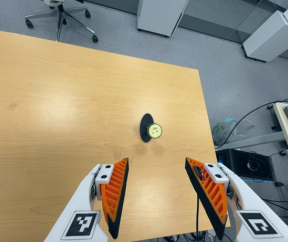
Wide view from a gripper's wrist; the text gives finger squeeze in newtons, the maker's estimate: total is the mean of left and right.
{"total": 0.0}